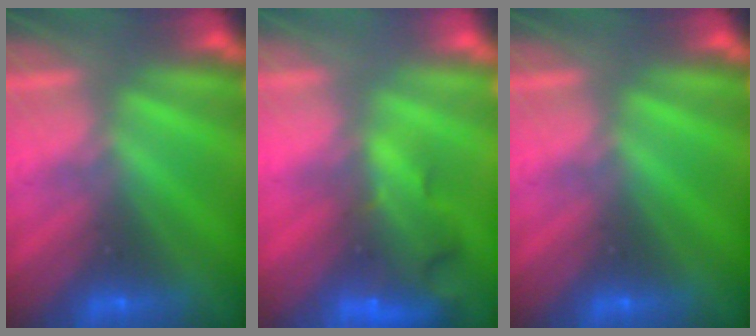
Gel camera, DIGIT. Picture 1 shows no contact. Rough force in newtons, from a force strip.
{"total": 7.1}
{"total": 0.0}